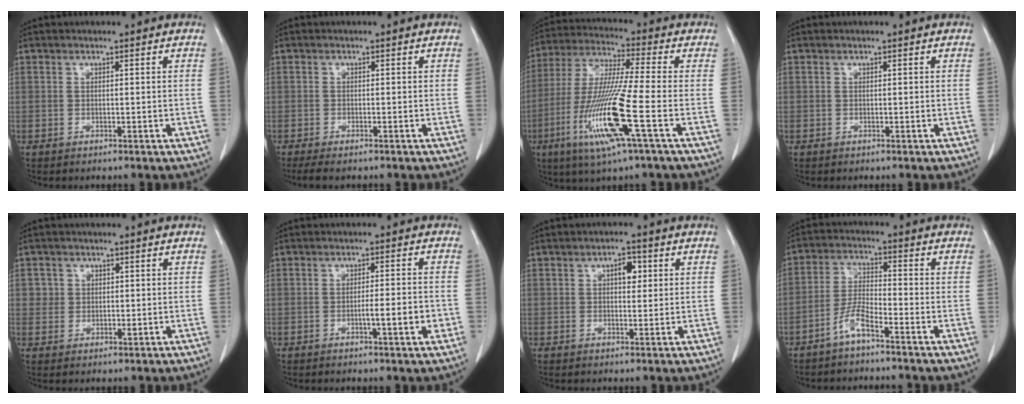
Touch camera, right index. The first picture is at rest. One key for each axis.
{"total": 3.7, "fx": -3.0, "fy": 0.5, "fz": 2.1, "tx": -0.032, "ty": -0.010, "tz": -0.044}
{"total": 15.5, "fx": -5.4, "fy": -0.4, "fz": 14.5, "tx": -0.305, "ty": -0.022, "tz": -0.106}
{"total": 0.0}
{"total": 2.4, "fx": 0.7, "fy": 2.3, "fz": 0.2, "tx": 0.007, "ty": 0.000, "tz": 0.013}
{"total": 4.6, "fx": -1.3, "fy": 0.4, "fz": 4.4, "tx": -0.066, "ty": -0.001, "tz": -0.014}
{"total": 3.1, "fx": 0.9, "fy": 1.5, "fz": 2.5, "tx": -0.038, "ty": 0.006, "tz": 0.013}
{"total": 4.8, "fx": -3.4, "fy": 0.5, "fz": 3.3, "tx": -0.073, "ty": 0.002, "tz": -0.070}